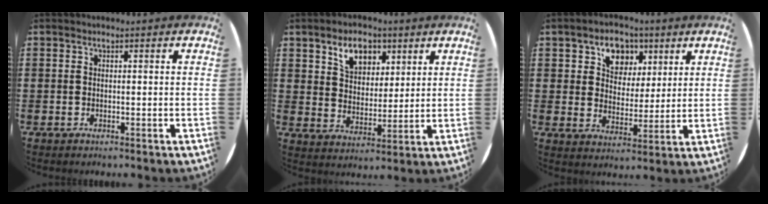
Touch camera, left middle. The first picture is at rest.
{"total": 6.3, "force": [4.2, 4.0, 2.5], "torque": [-0.035, -0.001, 0.072]}
{"total": 6.3, "force": [3.6, 4.7, 2.2], "torque": [-0.043, 0.006, 0.060]}